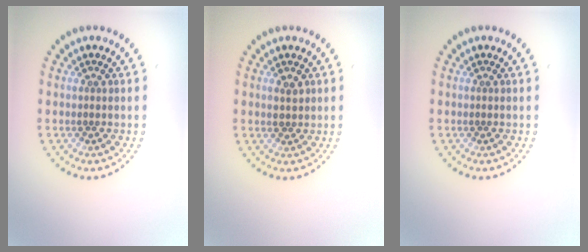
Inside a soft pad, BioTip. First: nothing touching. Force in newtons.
{"total": 1.3, "press": 1.3, "slide": 0.2}
{"total": 0.0}